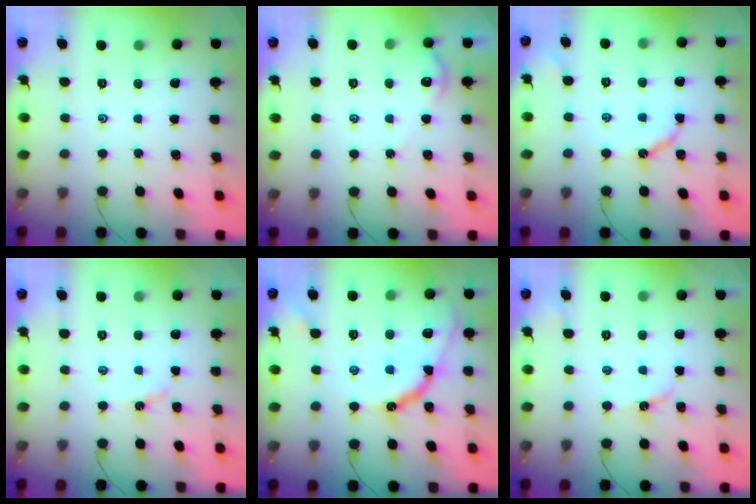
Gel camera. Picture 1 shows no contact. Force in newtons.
{"total": 2.8, "press": 2.8, "slide": 0.3}
{"total": 6.3, "press": 6.3, "slide": 0.4}
{"total": 3.2, "press": 3.1, "slide": 0.4}
{"total": 12.7, "press": 12.7, "slide": 1.0}
{"total": 3.8, "press": 3.8, "slide": 0.5}